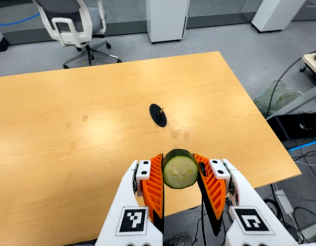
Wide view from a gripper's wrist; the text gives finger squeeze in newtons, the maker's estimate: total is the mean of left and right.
{"total": 11.0, "left": 9.9, "right": 12.2}